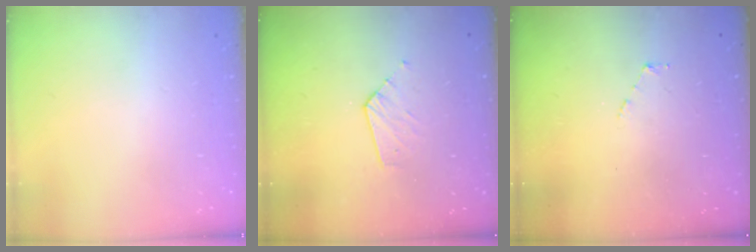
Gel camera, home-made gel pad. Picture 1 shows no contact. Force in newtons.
{"total": 3.6, "press": 3.6, "slide": 0.3}
{"total": 2.9, "press": 2.9, "slide": 0.3}